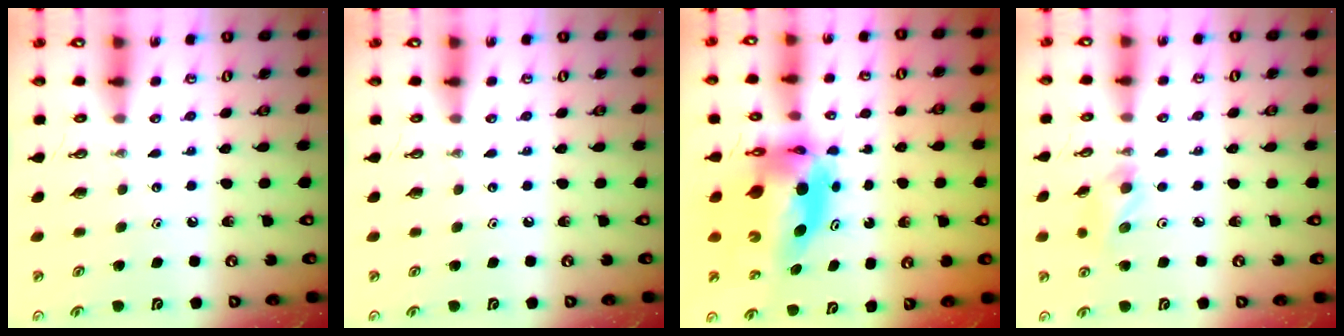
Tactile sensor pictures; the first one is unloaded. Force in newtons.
{"total": 0.0}
{"total": 8.9, "press": 8.9, "slide": 1.0}
{"total": 6.2, "press": 6.1, "slide": 1.0}